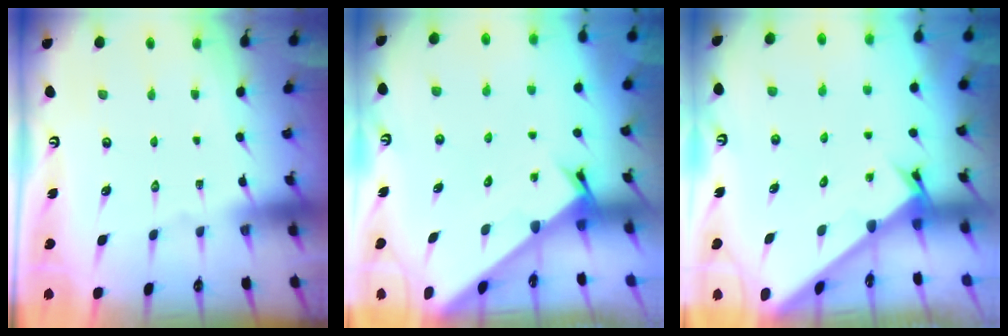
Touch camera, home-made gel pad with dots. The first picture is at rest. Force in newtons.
{"total": 2.2, "press": 2.2, "slide": 0.1}
{"total": 2.8, "press": 2.8, "slide": 0.3}